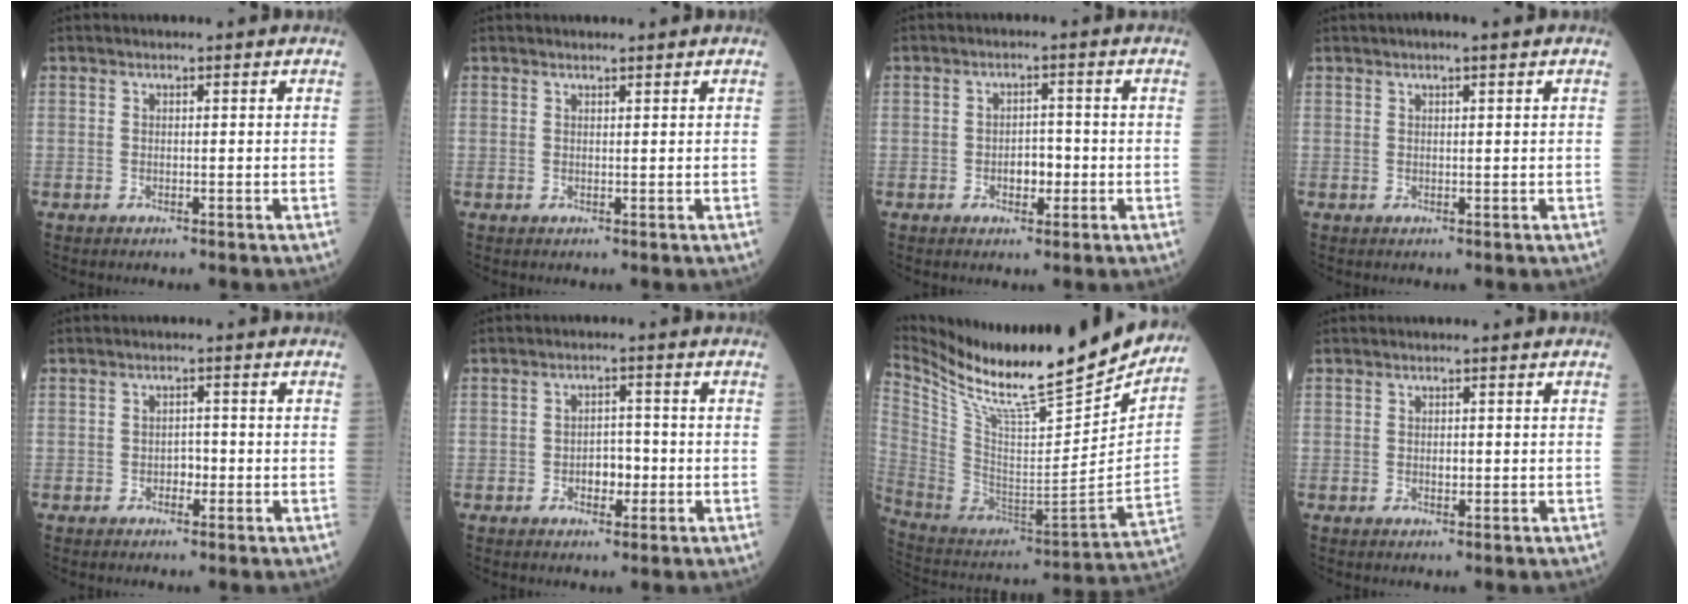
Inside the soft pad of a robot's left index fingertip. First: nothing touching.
{"total": 1.2, "force": [1.1, -0.1, 0.3], "torque": [-0.006, 0.007, 0.021]}
{"total": 3.0, "force": [-0.9, 1.7, 2.3], "torque": [-0.032, 0.005, -0.011]}
{"total": 1.9, "force": [1.3, 0.0, 1.4], "torque": [-0.024, 0.010, 0.021]}
{"total": 1.6, "force": [-0.6, 1.0, 1.0], "torque": [-0.010, 0.005, -0.010]}
{"total": 3.3, "force": [-1.0, 1.9, 2.5], "torque": [-0.033, 0.006, -0.014]}
{"total": 27.8, "force": [23.9, 2.8, 13.8], "torque": [-0.253, -0.070, 0.379]}
{"total": 0.7, "force": [0.0, 0.4, 0.6], "torque": [-0.010, 0.000, 0.003]}